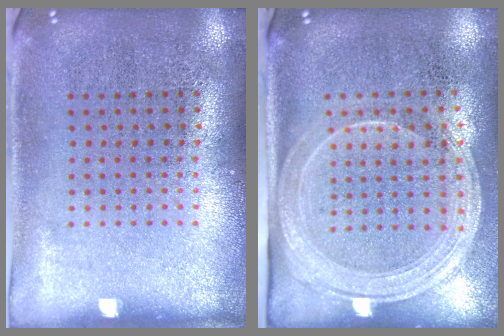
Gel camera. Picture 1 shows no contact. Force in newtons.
{"total": 2.1, "press": 1.8, "slide": 1.1}